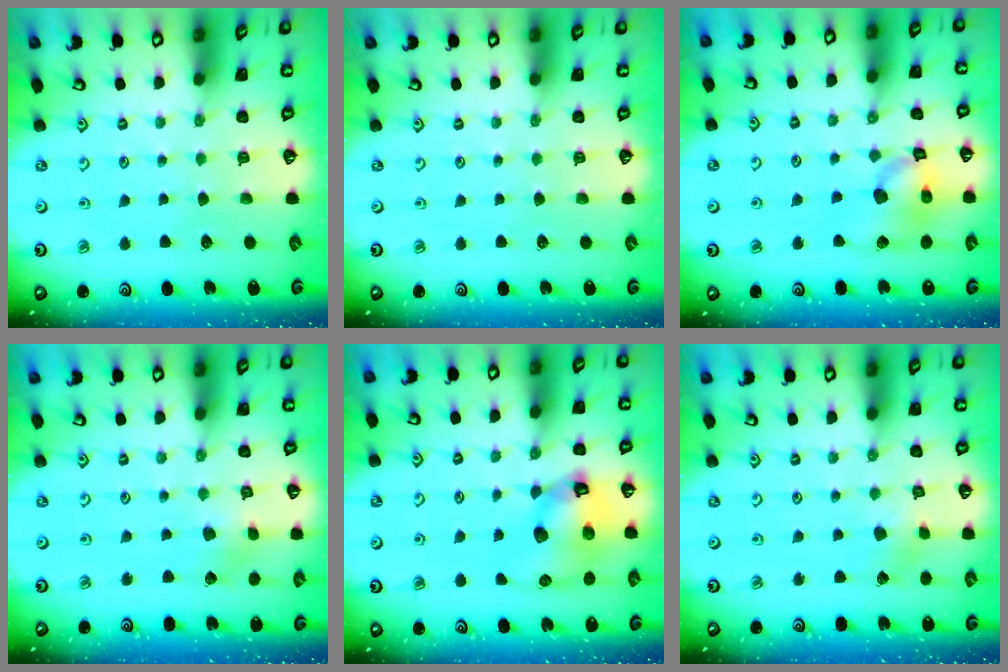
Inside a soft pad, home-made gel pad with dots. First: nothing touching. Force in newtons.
{"total": 0.0}
{"total": 15.3, "press": 15.1, "slide": 2.1}
{"total": 3.5, "press": 3.5, "slide": 0.2}
{"total": 12.1, "press": 12.0, "slide": 1.0}
{"total": 2.9, "press": 2.8, "slide": 0.8}